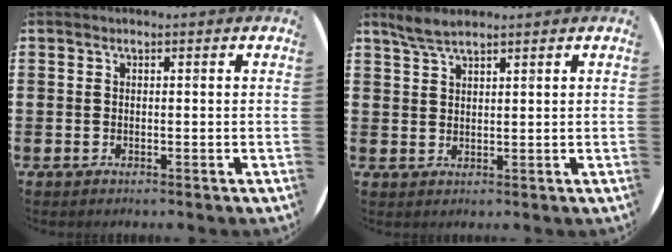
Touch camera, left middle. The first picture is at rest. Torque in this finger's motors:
{"motor_torque": [0.52, -0.51, 0.04, 0.02]}